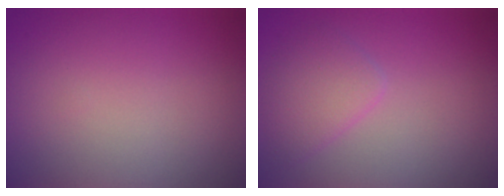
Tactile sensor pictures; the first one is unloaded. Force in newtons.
{"total": 2.5, "press": 2.5, "slide": 0.1}